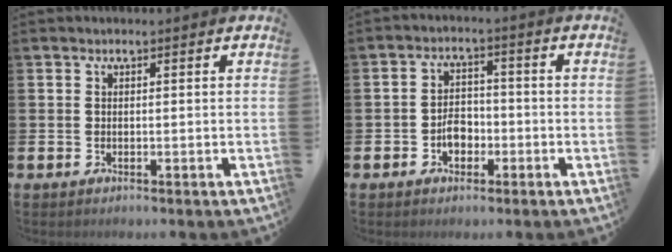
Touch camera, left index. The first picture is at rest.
{"total": 3.5, "force": [-1.4, 2.5, 2.0], "torque": [-0.029, 0.001, -0.031]}